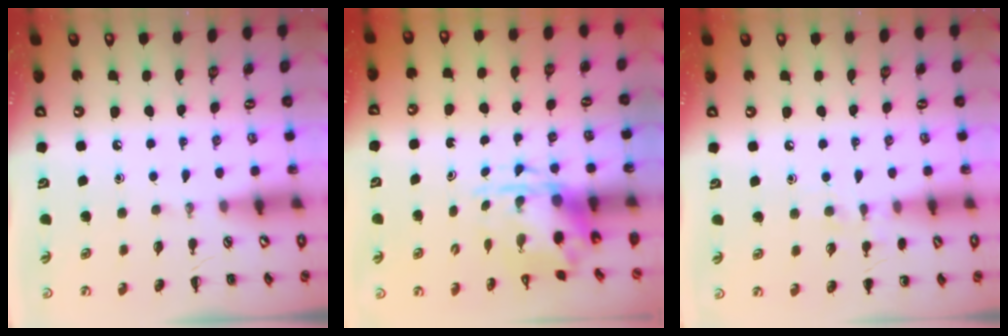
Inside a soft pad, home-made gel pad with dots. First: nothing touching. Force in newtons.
{"total": 3.7, "press": 3.6, "slide": 0.9}
{"total": 6.7, "press": 6.4, "slide": 2.0}